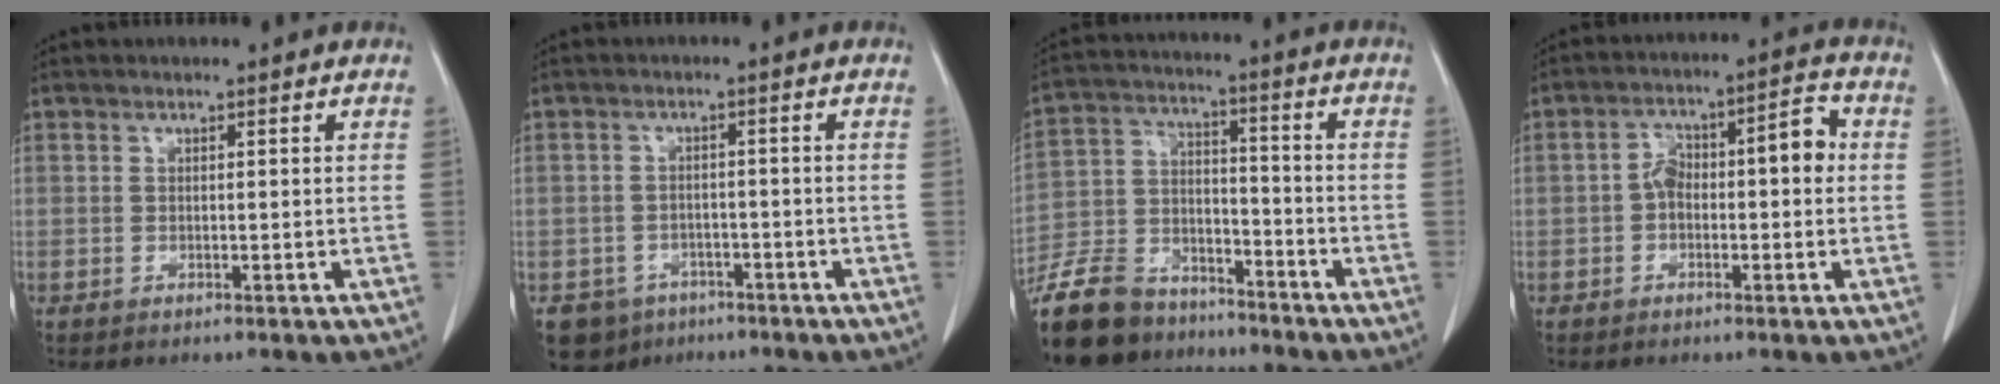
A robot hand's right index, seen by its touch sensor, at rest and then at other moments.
{"total": 6.8, "force": [-4.3, 5.2, 1.0], "torque": [-0.017, 0.006, -0.061]}
{"total": 19.2, "force": [-15.3, 9.0, 7.3], "torque": [-0.195, 0.000, -0.271]}
{"total": 8.8, "force": [-0.3, 3.7, 8.0], "torque": [-0.131, 0.048, -0.005]}